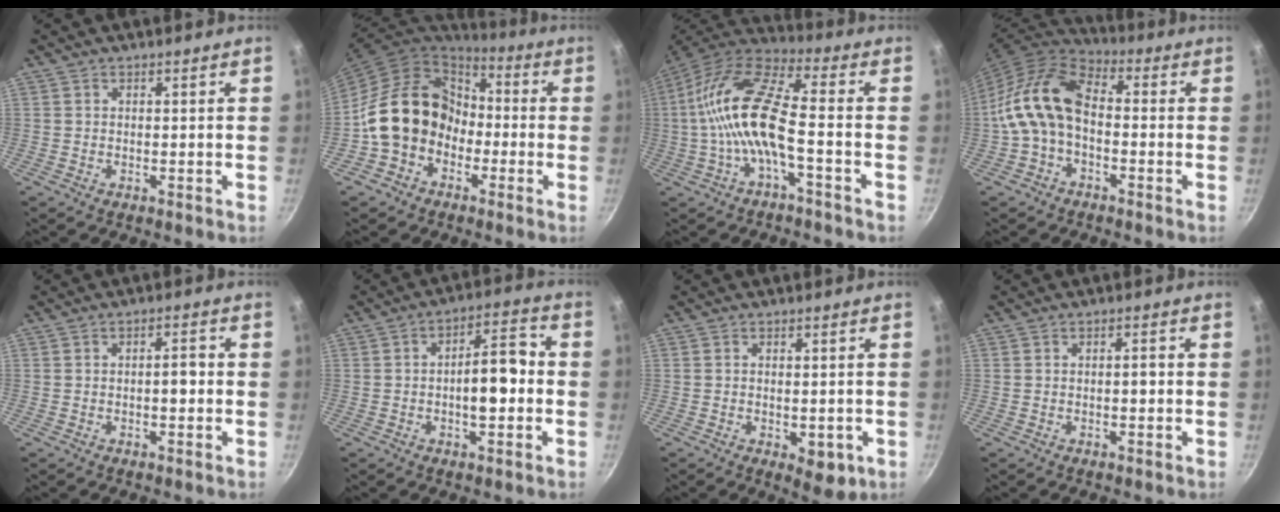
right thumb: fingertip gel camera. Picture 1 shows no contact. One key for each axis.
{"total": 16.1, "fx": -3.3, "fy": 13.1, "fz": 8.8, "tx": -0.119, "ty": 0.057, "tz": -0.069}
{"total": 15.7, "fx": -2.5, "fy": 5.3, "fz": 14.6, "tx": -0.298, "ty": 0.040, "tz": -0.062}
{"total": 12.7, "fx": -1.7, "fy": 8.0, "fz": 9.6, "tx": -0.174, "ty": 0.041, "tz": -0.049}
{"total": 3.1, "fx": -0.4, "fy": 1.3, "fz": 2.7, "tx": -0.035, "ty": 0.013, "tz": -0.007}
{"total": 9.3, "fx": -1.3, "fy": 4.1, "fz": 8.3, "tx": -0.106, "ty": 0.036, "tz": -0.023}
{"total": 5.6, "fx": -1.7, "fy": 2.8, "fz": 4.6, "tx": -0.050, "ty": -0.003, "tz": -0.016}
{"total": 1.8, "fx": -0.3, "fy": 0.8, "fz": 1.6, "tx": -0.022, "ty": 0.006, "tz": -0.004}